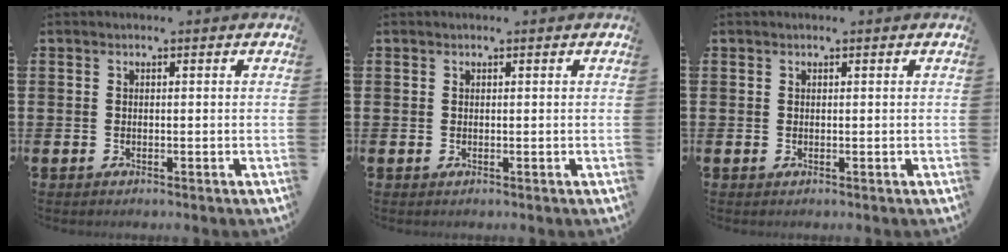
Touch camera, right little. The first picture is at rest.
{"total": 0.0}
{"total": 0.0}